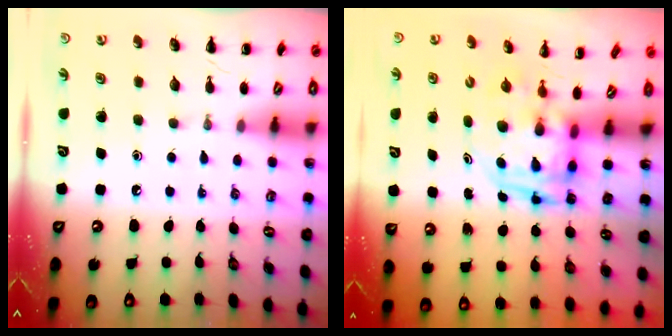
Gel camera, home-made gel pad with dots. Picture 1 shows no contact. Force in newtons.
{"total": 3.3, "press": 3.2, "slide": 0.7}